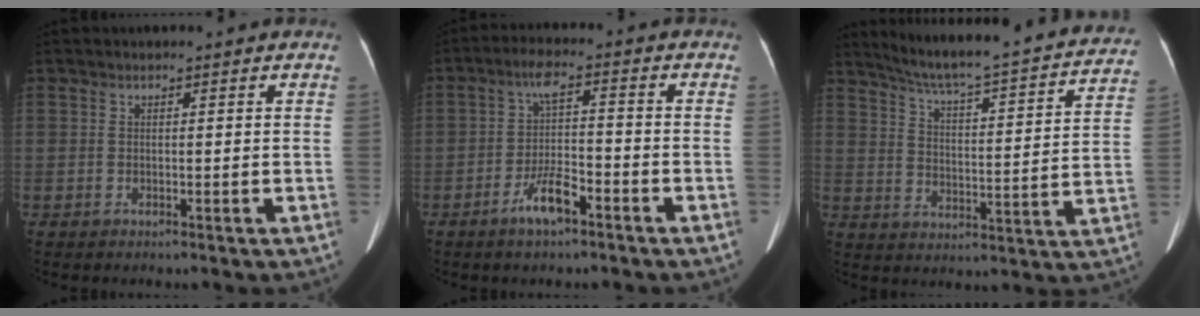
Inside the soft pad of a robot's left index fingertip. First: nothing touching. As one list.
[{"total": 6.1, "force": [-3.6, 1.3, 4.7], "torque": [-0.095, -0.003, -0.065]}, {"total": 26.8, "force": [24.0, 2.1, 11.6], "torque": [-0.178, -0.047, 0.305]}]